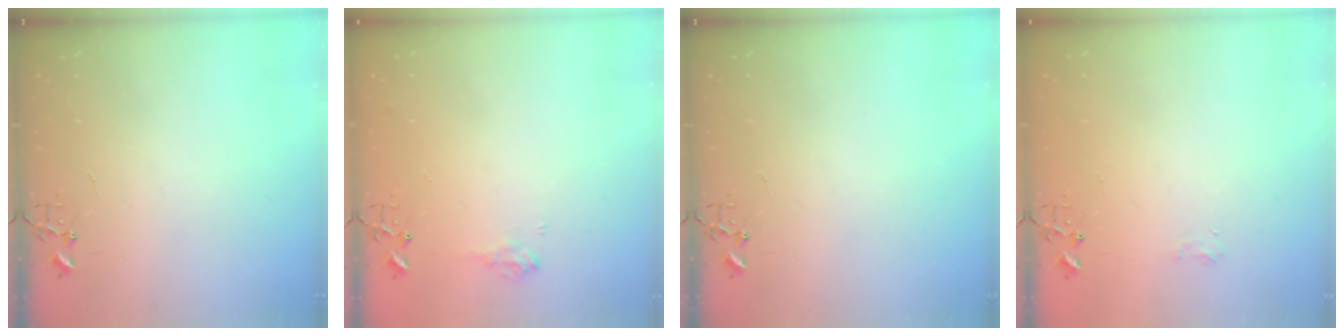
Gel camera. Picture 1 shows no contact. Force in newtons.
{"total": 7.7, "press": 7.7, "slide": 0.3}
{"total": 0.0}
{"total": 4.8, "press": 4.7, "slide": 0.6}